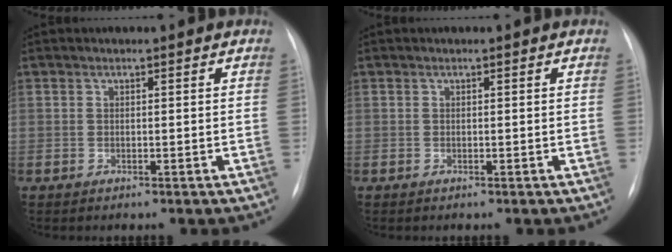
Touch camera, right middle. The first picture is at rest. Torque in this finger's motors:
{"motor_torque": [-0.25, -0.01, -0.01, 0.00]}